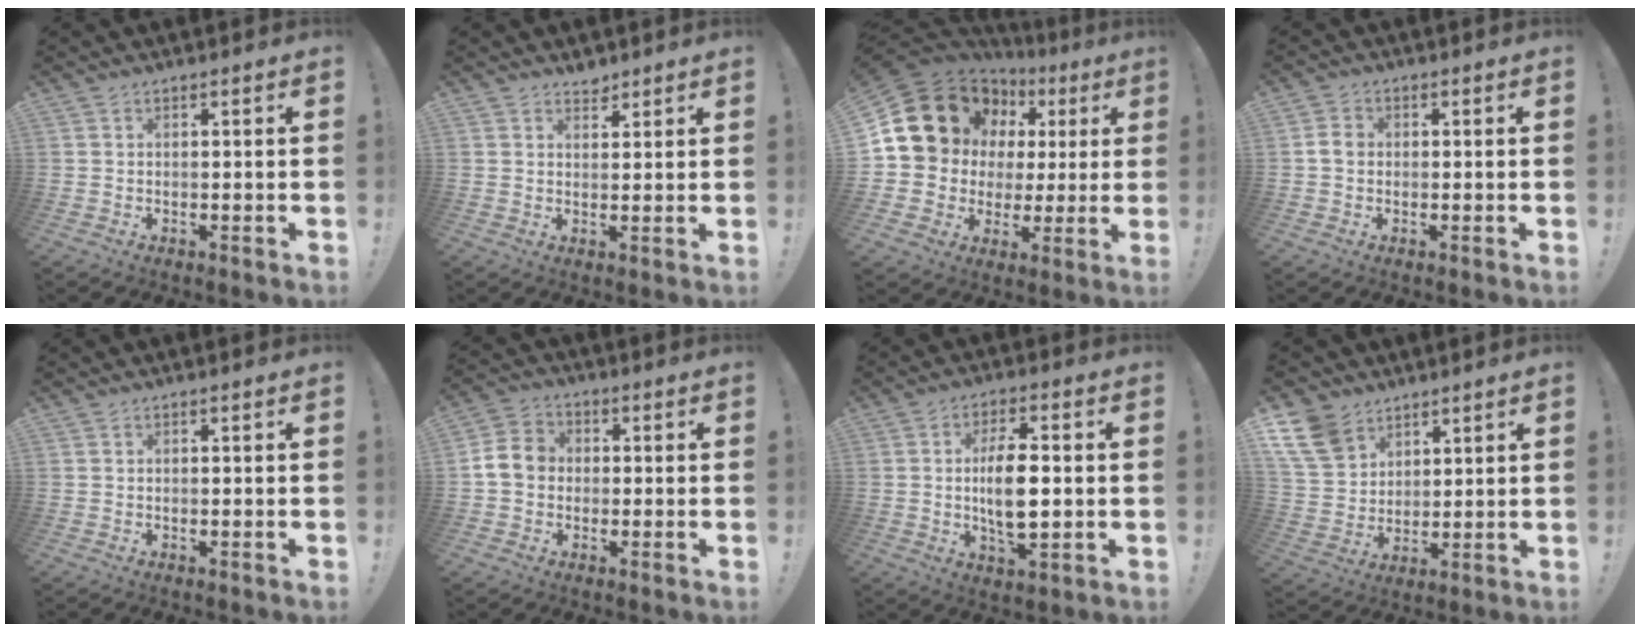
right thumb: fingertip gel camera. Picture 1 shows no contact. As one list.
[{"total": 2.9, "force": [2.6, 1.0, 0.4], "torque": [0.010, -0.018, 0.046]}, {"total": 17.1, "force": [9.4, 12.3, 7.2], "torque": [-0.118, -0.062, 0.202]}, {"total": 3.2, "force": [-0.3, 2.5, 1.9], "torque": [-0.029, 0.008, -0.006]}, {"total": 0.0}, {"total": 8.2, "force": [-0.3, 7.0, 4.3], "torque": [-0.074, 0.023, 0.001]}, {"total": 11.1, "force": [0.0, 4.6, 10.2], "torque": [-0.190, -0.006, -0.009]}, {"total": 12.5, "force": [7.8, 8.5, 4.9], "torque": [-0.095, -0.036, 0.160]}]